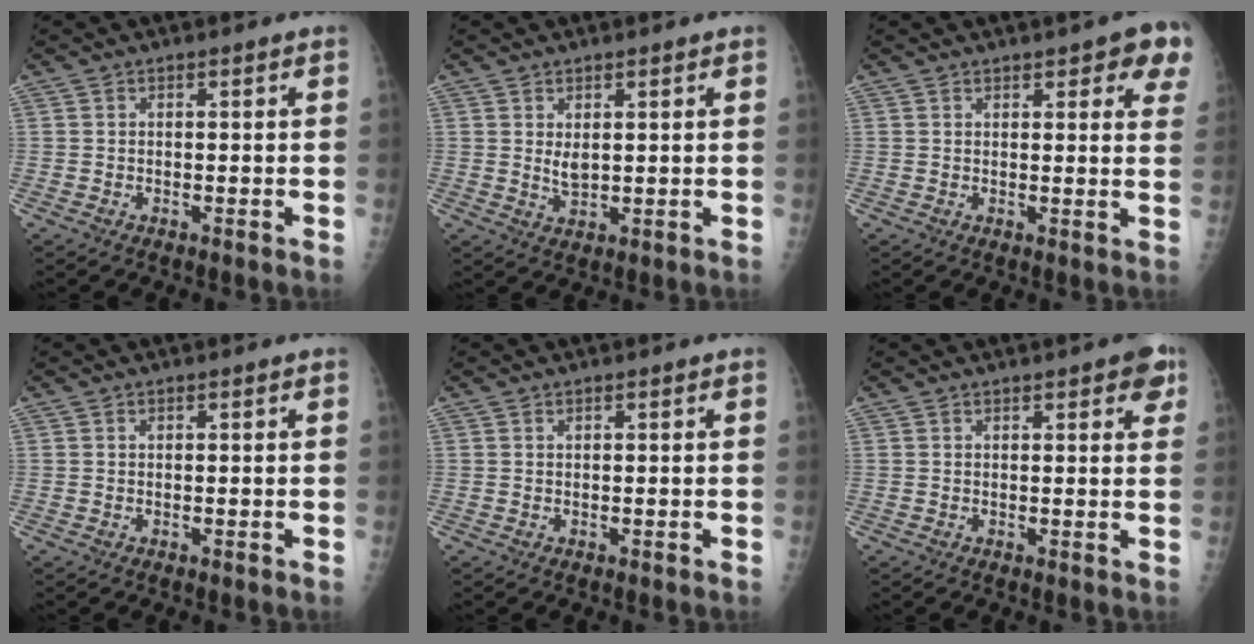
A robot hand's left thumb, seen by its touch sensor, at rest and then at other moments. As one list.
[{"total": 2.9, "force": [1.0, 1.4, 2.3], "torque": [-0.034, -0.013, 0.021]}, {"total": 8.1, "force": [4.7, 2.8, 5.9], "torque": [-0.036, -0.013, 0.049]}, {"total": 0.0}, {"total": 0.0}, {"total": 5.0, "force": [2.7, 1.8, 3.8], "torque": [-0.027, -0.006, 0.024]}]